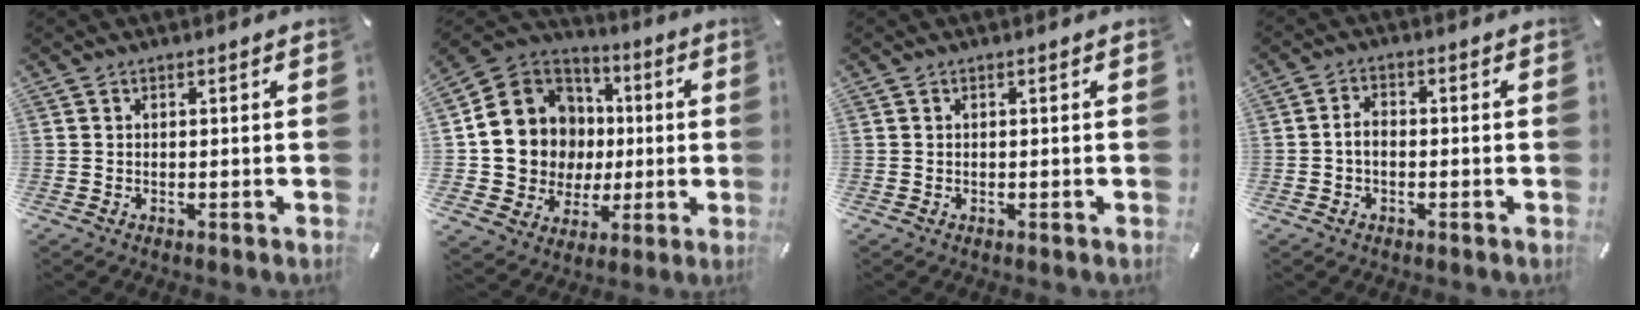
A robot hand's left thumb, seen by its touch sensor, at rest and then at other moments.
{"total": 14.9, "force": [0.6, 14.4, 3.7], "torque": [-0.072, -0.013, 0.038]}
{"total": 0.0}
{"total": 3.1, "force": [-0.8, 2.1, 2.3], "torque": [-0.044, 0.008, -0.015]}